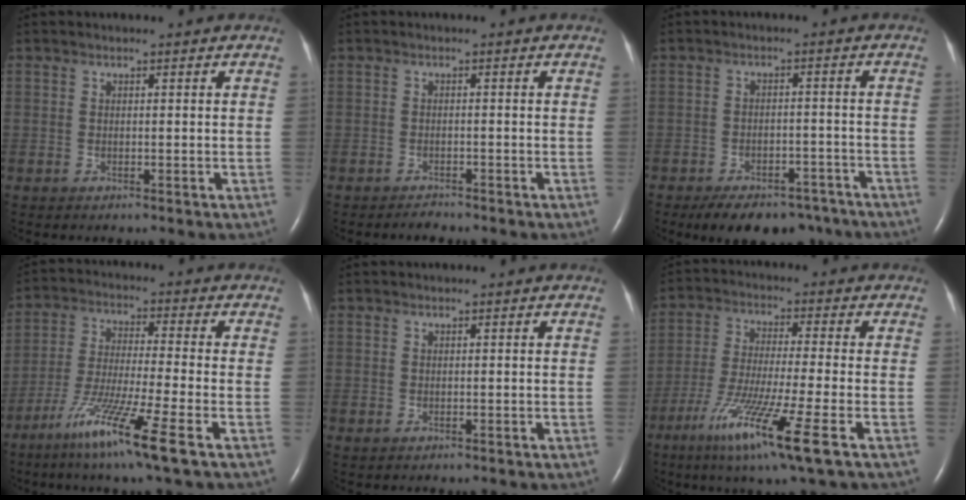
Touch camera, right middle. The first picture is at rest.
{"total": 1.1, "force": [-1.1, 0.0, 0.1], "torque": [-0.003, -0.004, -0.016]}
{"total": 12.2, "force": [-9.5, 5.8, 4.9], "torque": [-0.069, 0.006, -0.126]}
{"total": 12.8, "force": [-6.9, -0.9, 10.8], "torque": [-0.214, -0.039, -0.127]}
{"total": 0.0}
{"total": 13.3, "force": [-6.5, -0.8, 11.6], "torque": [-0.230, -0.040, -0.116]}